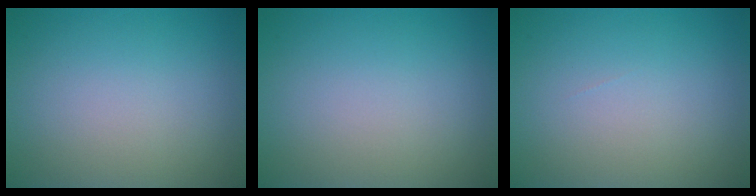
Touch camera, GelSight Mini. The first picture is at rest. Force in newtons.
{"total": 0.0}
{"total": 0.0}